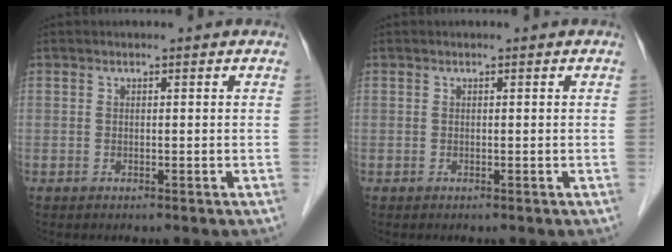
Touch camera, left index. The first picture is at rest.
{"total": 0.0}